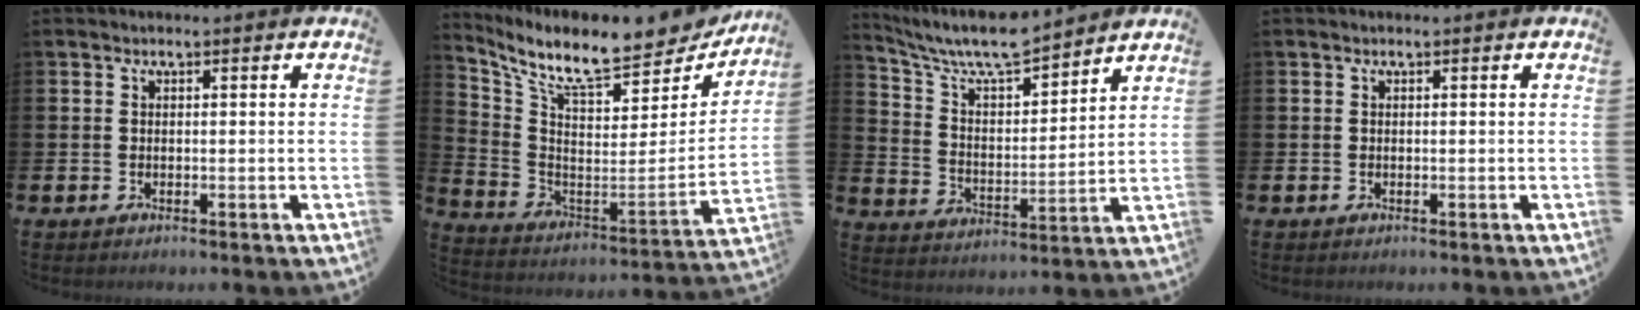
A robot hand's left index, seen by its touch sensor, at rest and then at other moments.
{"total": 10.1, "force": [8.7, 2.4, 4.4], "torque": [-0.113, -0.072, 0.143]}
{"total": 8.7, "force": [8.1, 1.4, 3.0], "torque": [-0.093, -0.050, 0.143]}
{"total": 0.0}